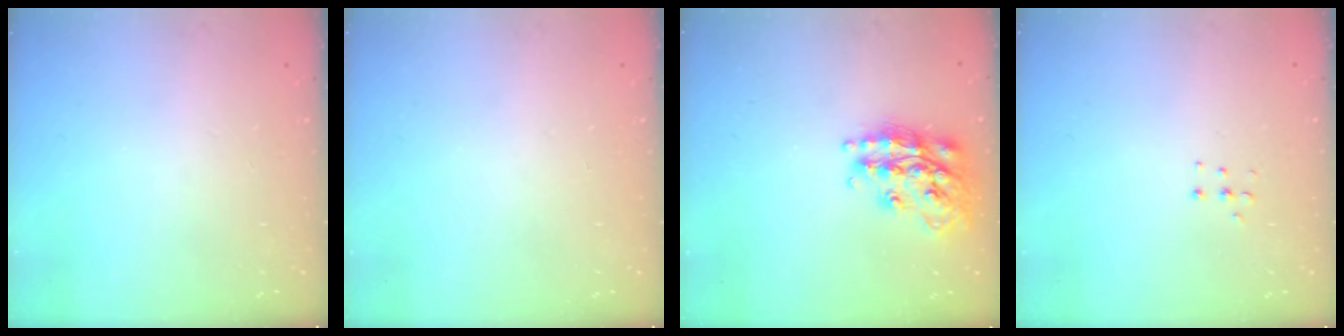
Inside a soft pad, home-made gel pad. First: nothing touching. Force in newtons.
{"total": 0.0}
{"total": 17.9, "press": 17.8, "slide": 1.3}
{"total": 4.0, "press": 4.0, "slide": 0.5}